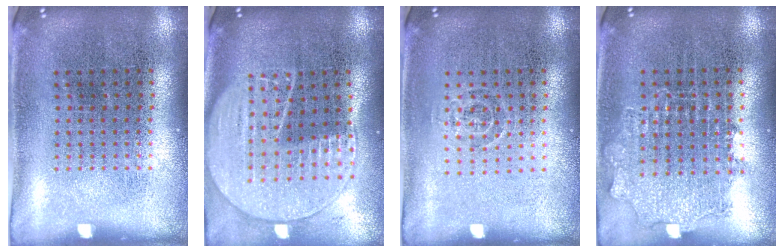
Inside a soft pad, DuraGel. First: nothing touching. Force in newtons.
{"total": 1.9, "press": 1.8, "slide": 0.8}
{"total": 0.8, "press": 0.5, "slide": 0.6}
{"total": 1.0, "press": 1.0, "slide": 0.2}